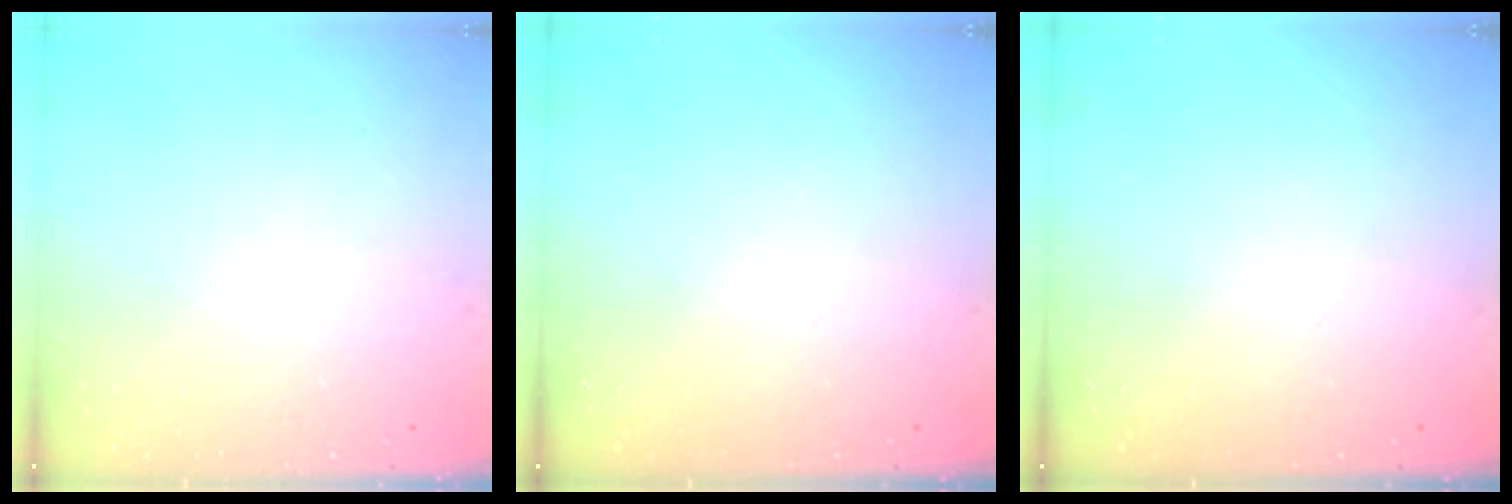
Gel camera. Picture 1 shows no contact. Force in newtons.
{"total": 0.0}
{"total": 0.0}